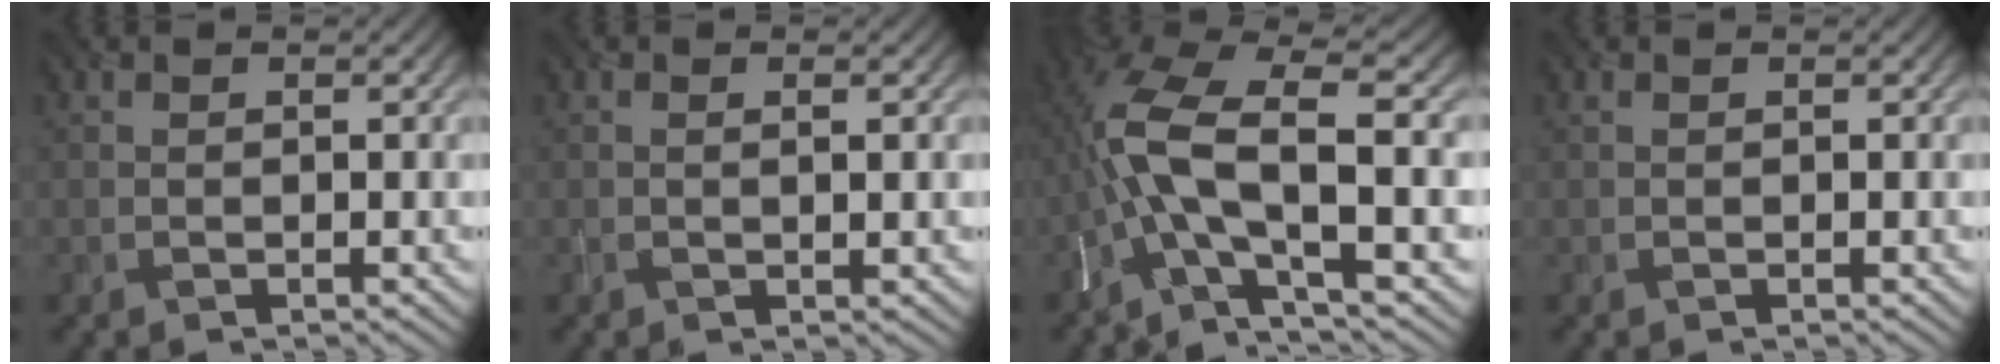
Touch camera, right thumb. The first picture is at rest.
{"total": 1.1, "force": [0.1, 0.1, 1.1], "torque": [-0.021, 0.003, 0.001]}
{"total": 12.0, "force": [-2.0, 3.8, 11.2], "torque": [-0.242, 0.012, -0.050]}
{"total": 0.0}